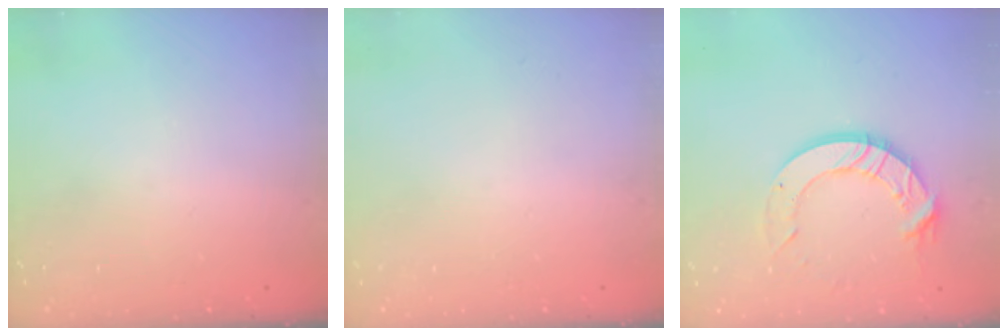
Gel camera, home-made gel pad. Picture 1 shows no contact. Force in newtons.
{"total": 0.0}
{"total": 11.6, "press": 11.6, "slide": 1.2}